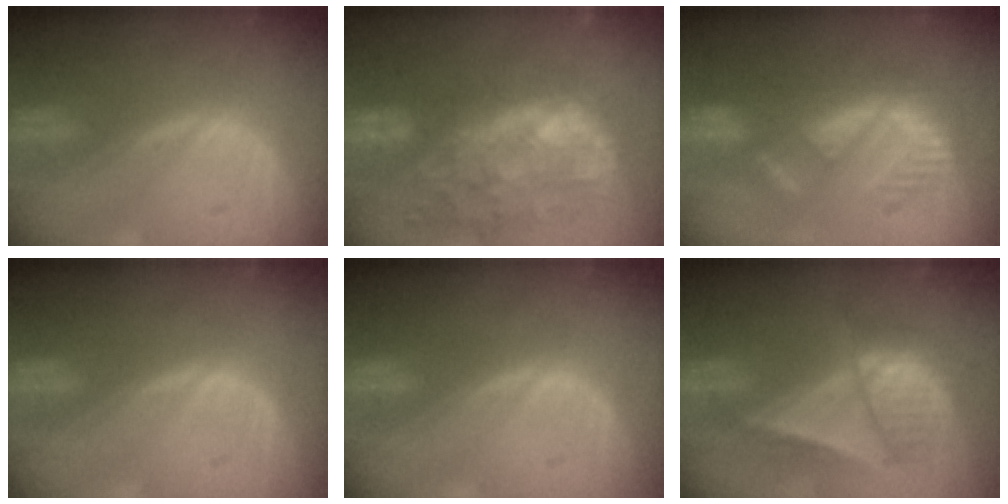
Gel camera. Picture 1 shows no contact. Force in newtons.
{"total": 13.4, "press": 11.6, "slide": 6.7}
{"total": 8.9, "press": 7.9, "slide": 4.1}
{"total": 0.0}
{"total": 0.0}
{"total": 7.4, "press": 7.2, "slide": 1.6}